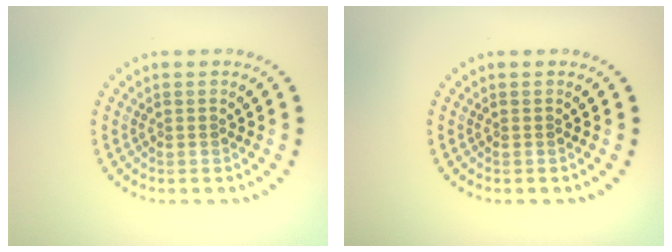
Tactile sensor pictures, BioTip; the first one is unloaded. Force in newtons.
{"total": 0.0}